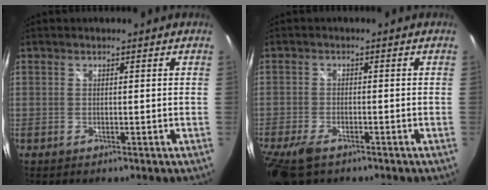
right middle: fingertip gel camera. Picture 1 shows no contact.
{"total": 8.3, "force": [-5.7, 3.5, 5.0], "torque": [-0.132, -0.031, -0.106]}